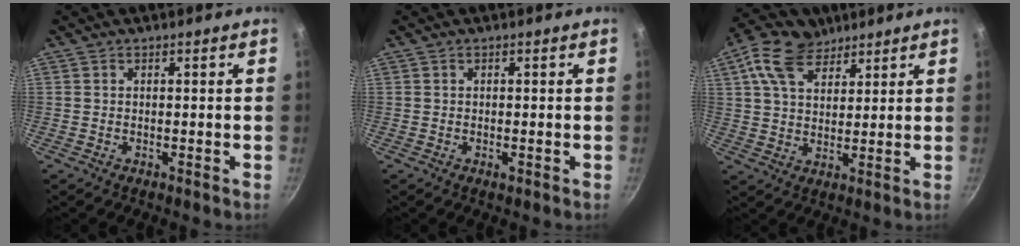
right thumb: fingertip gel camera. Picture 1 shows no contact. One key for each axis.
{"total": 0.6, "fx": -0.3, "fy": 0.3, "fz": 0.5, "tx": -0.007, "ty": 0.000, "tz": -0.004}
{"total": 10.9, "fx": 6.1, "fy": 6.8, "fz": 5.8, "tx": -0.091, "ty": -0.011, "tz": 0.104}